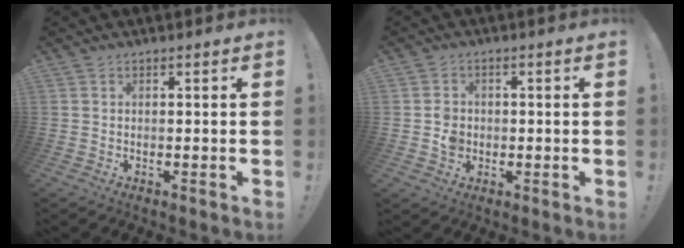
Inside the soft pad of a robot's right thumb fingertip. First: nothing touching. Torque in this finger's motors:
{"motor_torque": [0.10, 0.02, 0.36, -0.17, 0.01]}